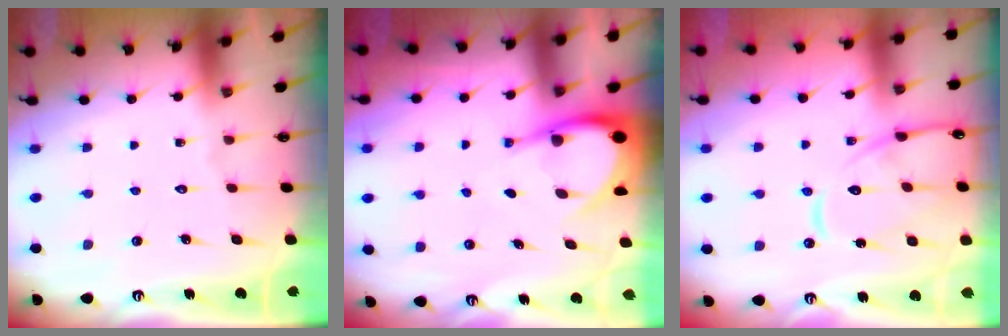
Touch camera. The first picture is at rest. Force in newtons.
{"total": 5.6, "press": 5.6, "slide": 0.5}
{"total": 14.1, "press": 14.1, "slide": 1.1}